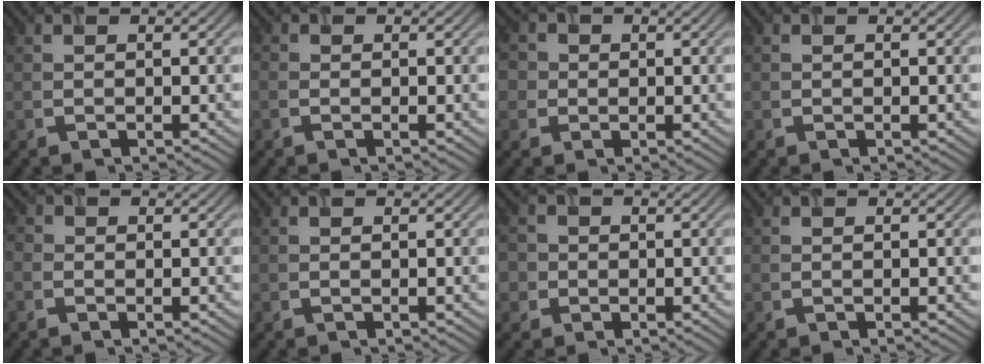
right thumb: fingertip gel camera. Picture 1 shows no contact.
{"total": 0.9, "force": [-0.5, 0.7, 0.4], "torque": [-0.010, -0.001, -0.011]}
{"total": 3.9, "force": [0.7, 3.7, 1.2], "torque": [-0.030, 0.009, -0.010]}
{"total": 0.0}
{"total": 1.5, "force": [-0.7, 1.1, 0.6], "torque": [-0.014, -0.002, -0.020]}
{"total": 0.0}
{"total": 3.5, "force": [0.0, 3.4, 0.8], "torque": [-0.022, 0.008, -0.021]}
{"total": 0.0}